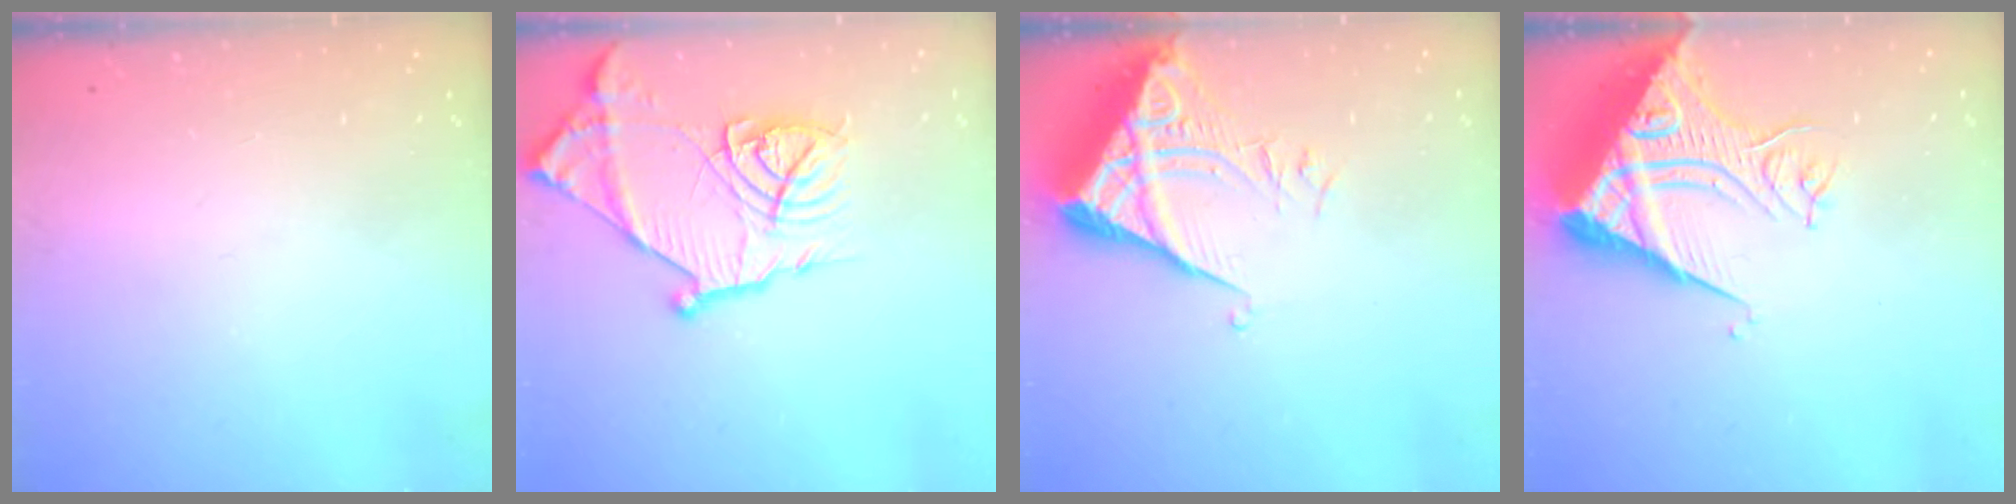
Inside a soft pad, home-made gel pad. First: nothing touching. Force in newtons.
{"total": 18.2, "press": 18.2, "slide": 1.4}
{"total": 6.1, "press": 6.0, "slide": 0.7}
{"total": 12.0, "press": 11.9, "slide": 0.7}